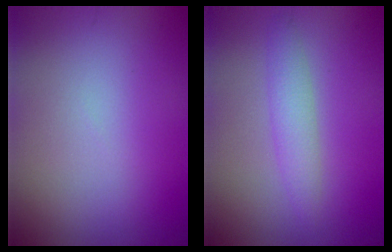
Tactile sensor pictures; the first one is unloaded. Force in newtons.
{"total": 2.1, "press": 2.1, "slide": 0.1}